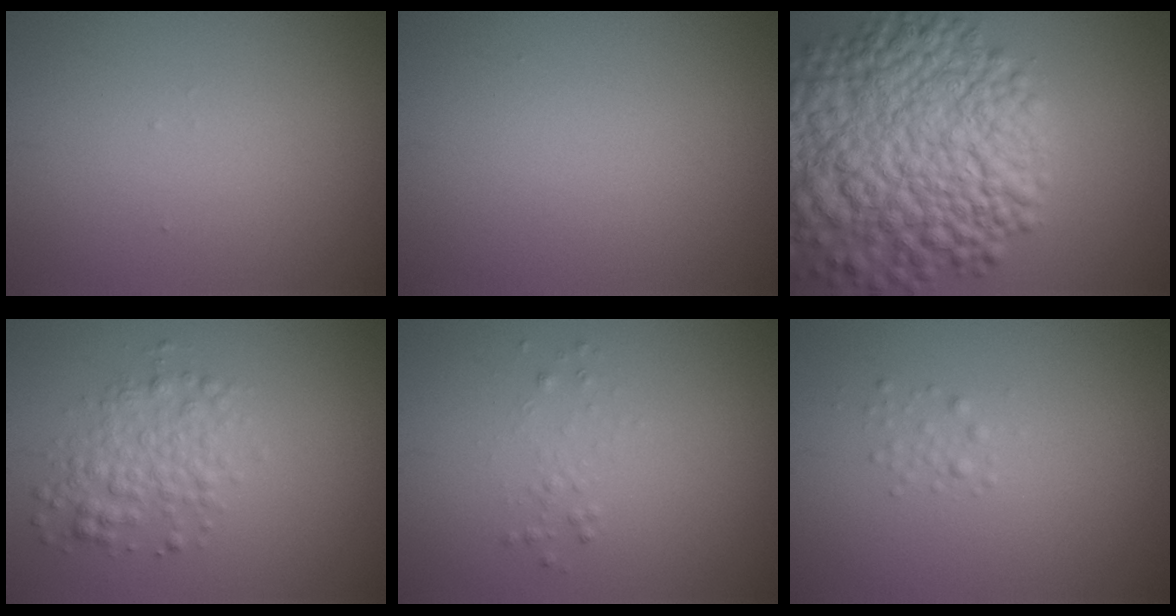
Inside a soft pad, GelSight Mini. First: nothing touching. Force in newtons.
{"total": 0.0}
{"total": 13.7, "press": 13.7, "slide": 0.6}
{"total": 3.1, "press": 3.1, "slide": 0.1}
{"total": 0.9, "press": 0.9, "slide": 0.0}
{"total": 0.9, "press": 0.9, "slide": 0.0}